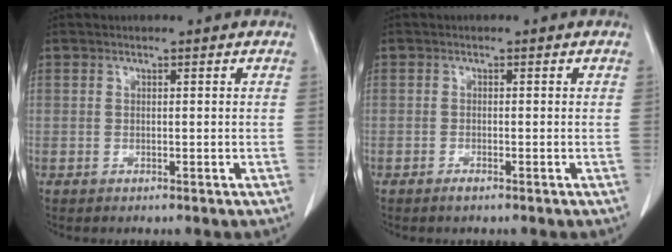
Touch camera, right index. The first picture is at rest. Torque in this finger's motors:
{"motor_torque": [0.13, -0.10, 0.01, 0.02]}